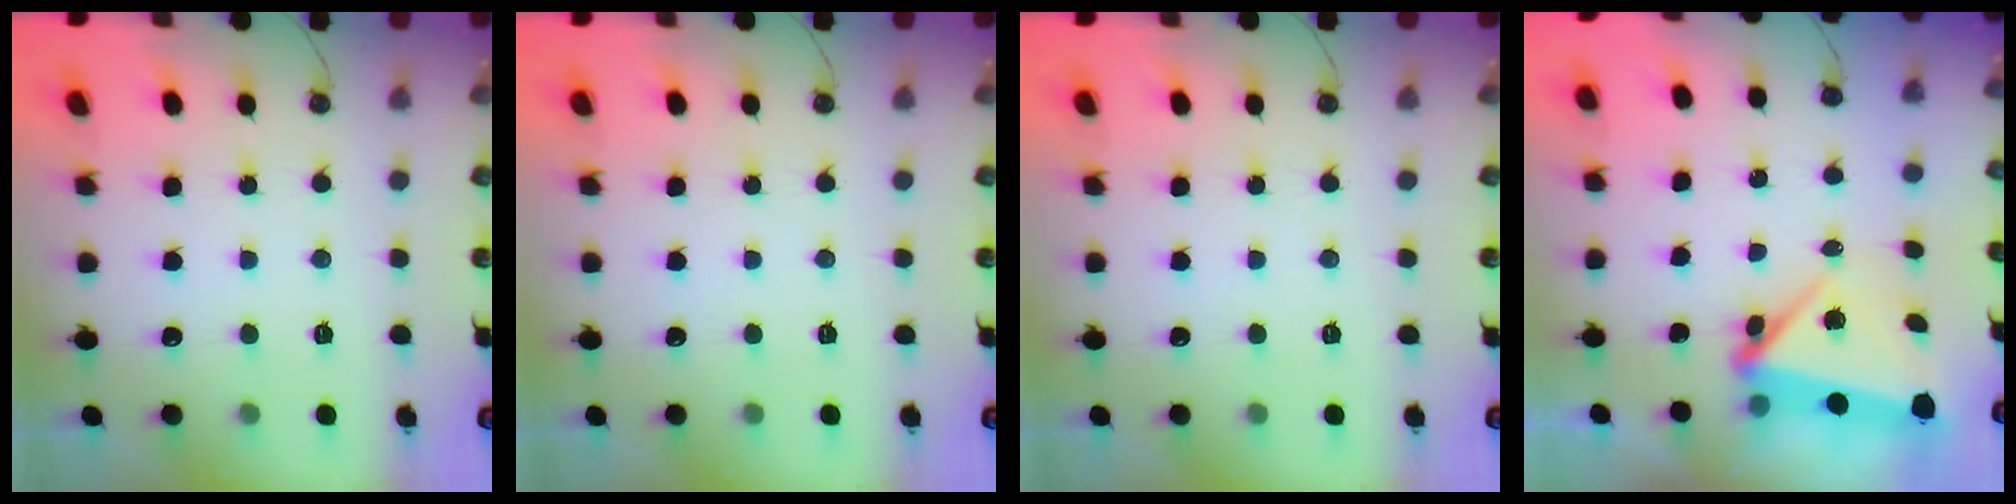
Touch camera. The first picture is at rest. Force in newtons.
{"total": 0.0}
{"total": 0.0}
{"total": 6.6, "press": 5.8, "slide": 3.0}